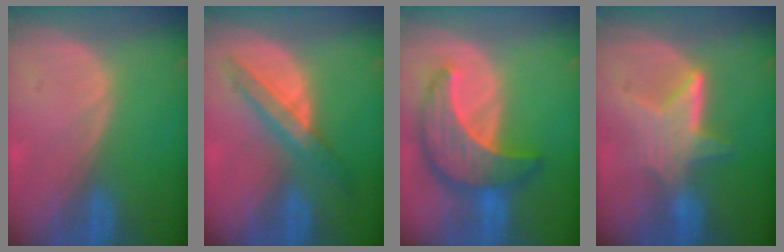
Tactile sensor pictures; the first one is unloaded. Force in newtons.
{"total": 5.9, "press": 5.9, "slide": 0.4}
{"total": 10.0, "press": 10.0, "slide": 0.7}
{"total": 6.4, "press": 6.0, "slide": 2.3}